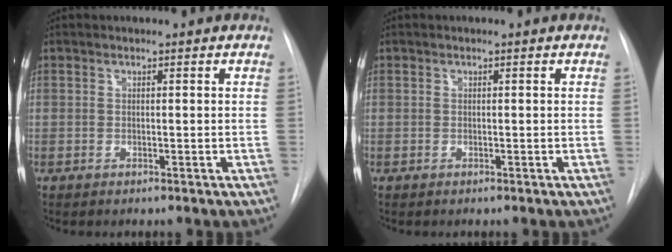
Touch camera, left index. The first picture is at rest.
{"total": 0.0}